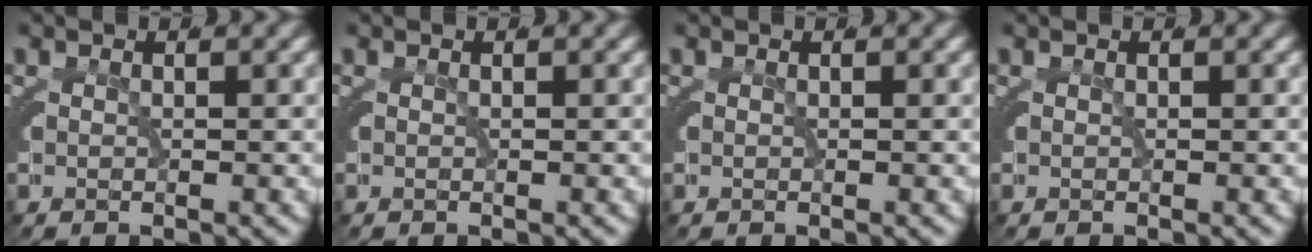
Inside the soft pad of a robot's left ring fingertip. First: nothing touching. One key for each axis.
{"total": 0.0}
{"total": 0.0}
{"total": 0.0}